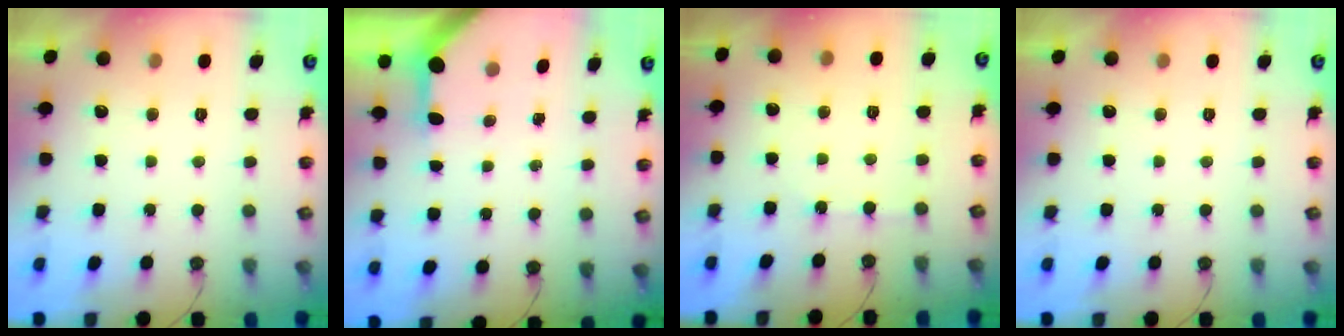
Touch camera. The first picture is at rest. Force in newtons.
{"total": 3.4, "press": 3.4, "slide": 0.3}
{"total": 2.7, "press": 2.7, "slide": 0.4}
{"total": 0.0}